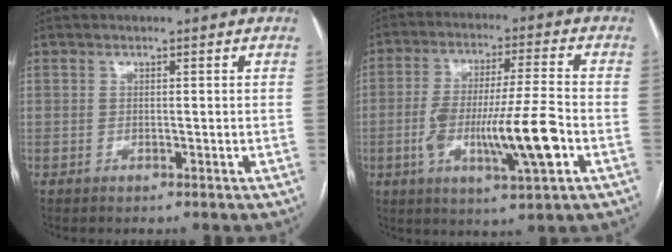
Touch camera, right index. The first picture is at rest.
{"total": 13.7, "force": [-3.8, 1.1, 13.1], "torque": [-0.241, -0.003, -0.062]}